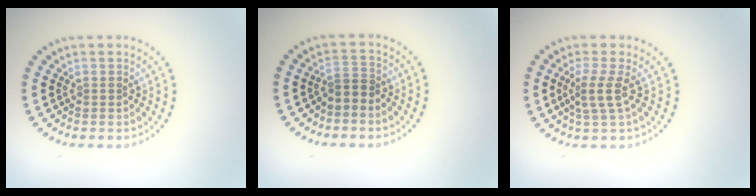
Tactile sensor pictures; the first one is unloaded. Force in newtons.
{"total": 1.8, "press": 1.4, "slide": 1.1}
{"total": 2.2, "press": 1.5, "slide": 1.5}